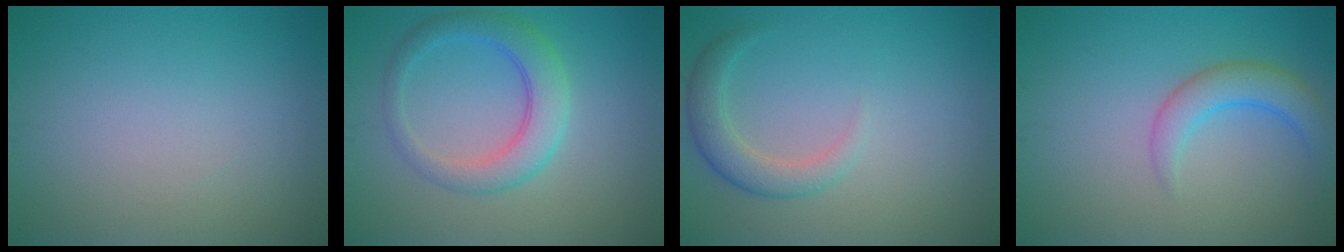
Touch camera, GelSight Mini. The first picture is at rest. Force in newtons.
{"total": 4.3, "press": 4.3, "slide": 0.1}
{"total": 2.7, "press": 2.7, "slide": 0.1}
{"total": 3.4, "press": 3.4, "slide": 0.3}